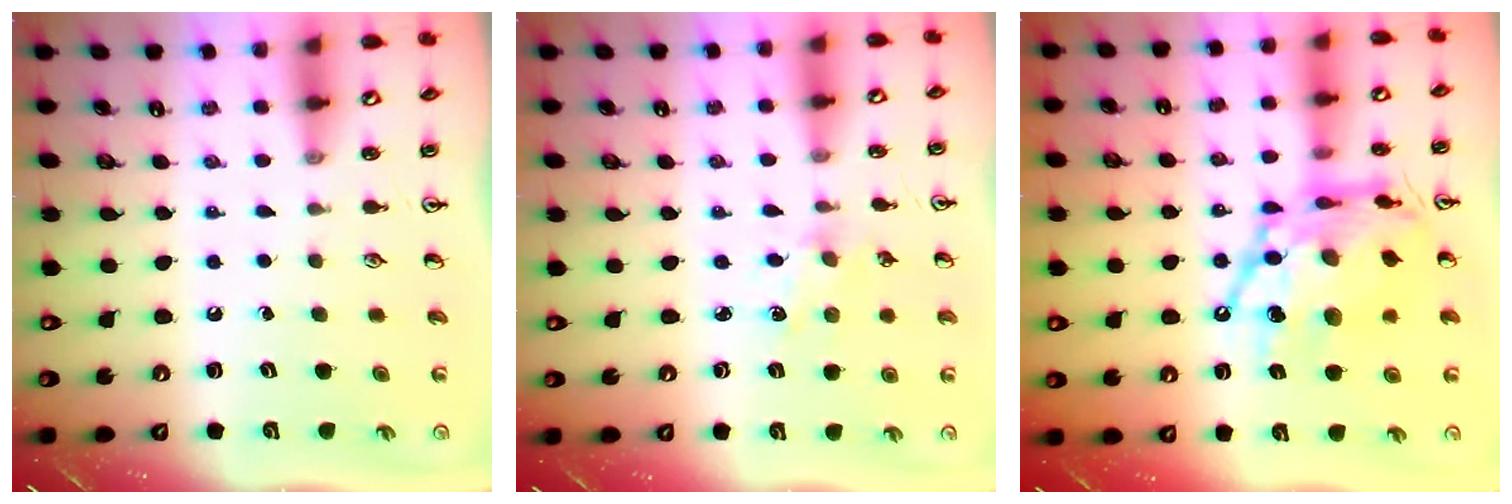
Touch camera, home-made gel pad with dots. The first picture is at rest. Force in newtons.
{"total": 2.4, "press": 2.4, "slide": 0.3}
{"total": 19.5, "press": 19.3, "slide": 2.2}